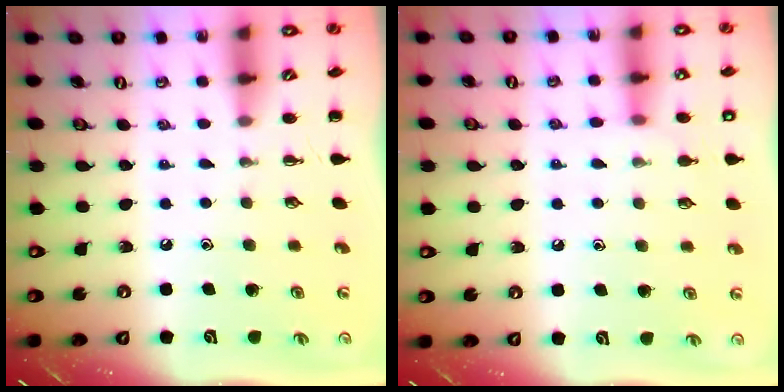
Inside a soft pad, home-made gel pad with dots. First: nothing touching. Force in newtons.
{"total": 6.9, "press": 6.8, "slide": 1.6}